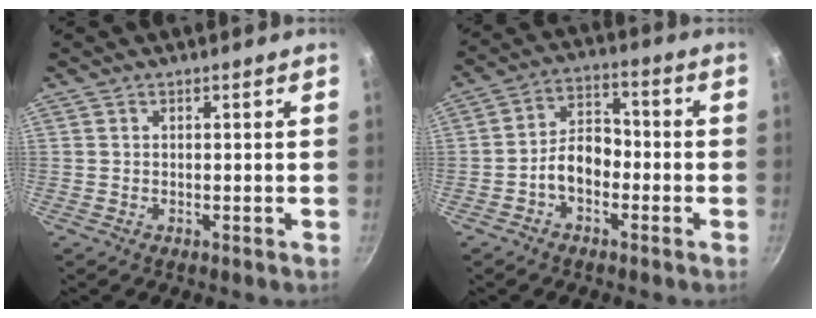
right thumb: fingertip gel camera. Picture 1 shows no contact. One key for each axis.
{"total": 7.3, "fx": -2.6, "fy": 4.8, "fz": 4.9, "tx": -0.056, "ty": 0.038, "tz": -0.053}